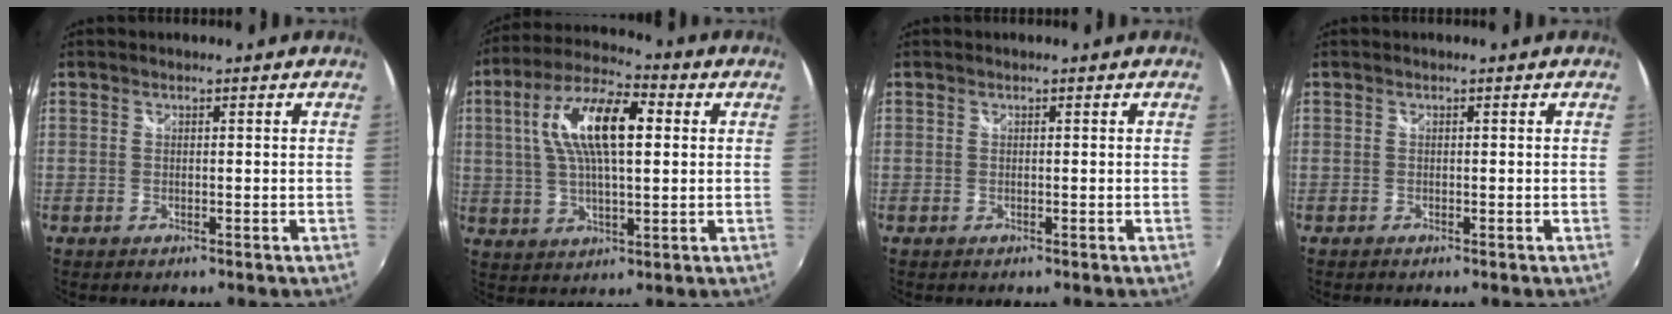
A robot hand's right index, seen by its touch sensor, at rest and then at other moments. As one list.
[{"total": 14.4, "force": [3.1, 5.3, 13.0], "torque": [-0.245, 0.023, 0.050]}, {"total": 0.0}, {"total": 0.0}]